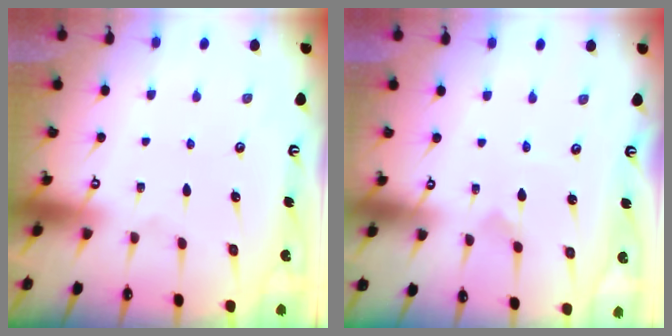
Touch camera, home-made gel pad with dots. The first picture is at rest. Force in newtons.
{"total": 0.7, "press": 0.7, "slide": 0.0}